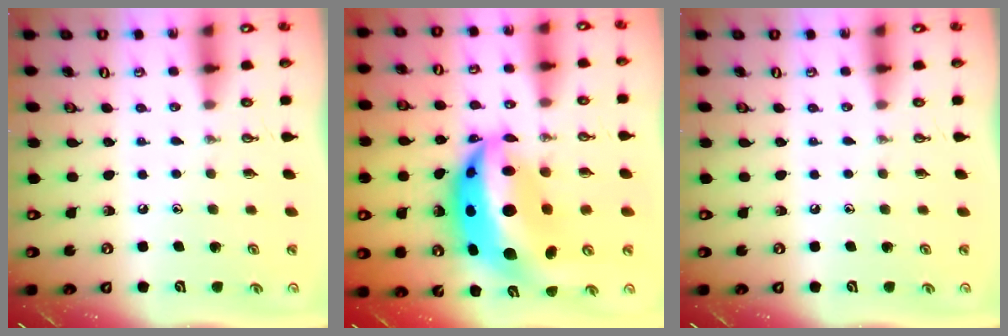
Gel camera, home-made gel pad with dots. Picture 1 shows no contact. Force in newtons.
{"total": 19.4, "press": 19.4, "slide": 1.6}
{"total": 0.0}